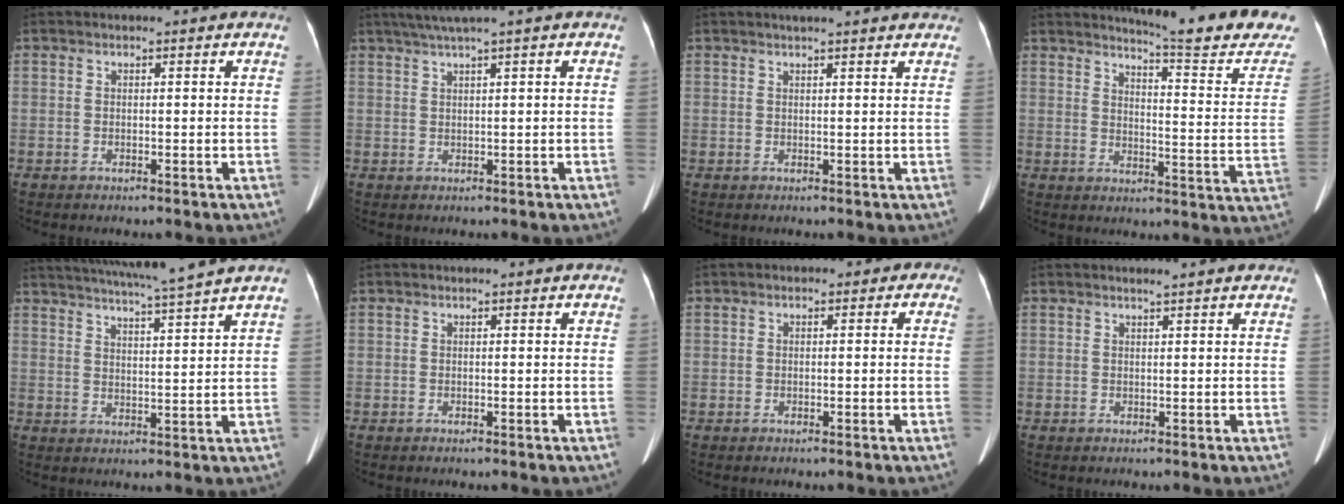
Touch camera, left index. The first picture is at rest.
{"total": 3.4, "force": [2.3, -0.9, 2.4], "torque": [-0.052, 0.011, 0.049]}
{"total": 8.1, "force": [7.1, 1.0, 3.6], "torque": [-0.045, 0.020, 0.077]}
{"total": 18.3, "force": [17.2, 0.2, 6.3], "torque": [-0.079, -0.112, 0.191]}
{"total": 13.6, "force": [12.0, -1.8, 6.1], "torque": [-0.107, -0.011, 0.172]}
{"total": 0.0}
{"total": 1.2, "force": [-0.1, 1.0, 0.6], "torque": [0.000, 0.006, -0.012]}
{"total": 2.4, "force": [2.1, 0.0, 1.0], "torque": [-0.016, 0.012, 0.025]}